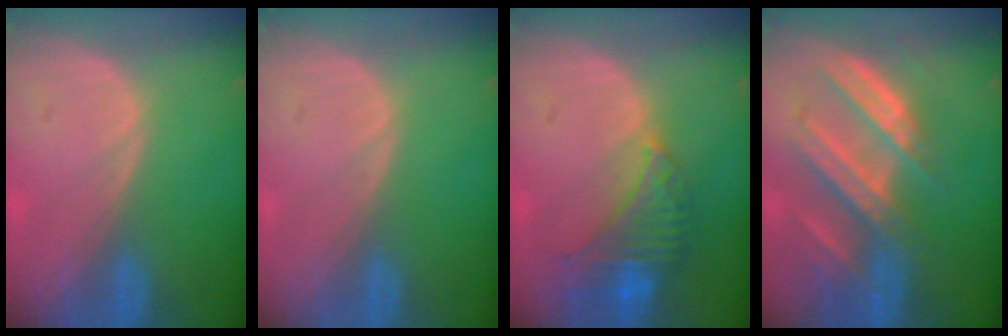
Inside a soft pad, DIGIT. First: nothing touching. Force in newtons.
{"total": 0.0}
{"total": 8.1, "press": 6.9, "slide": 4.1}
{"total": 9.1, "press": 8.3, "slide": 3.8}